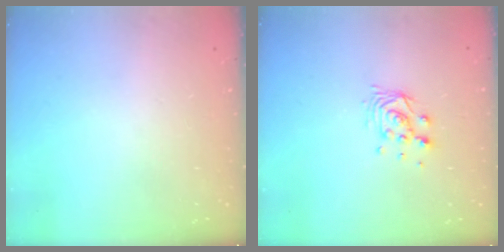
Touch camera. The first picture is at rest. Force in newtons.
{"total": 6.2, "press": 6.2, "slide": 0.1}